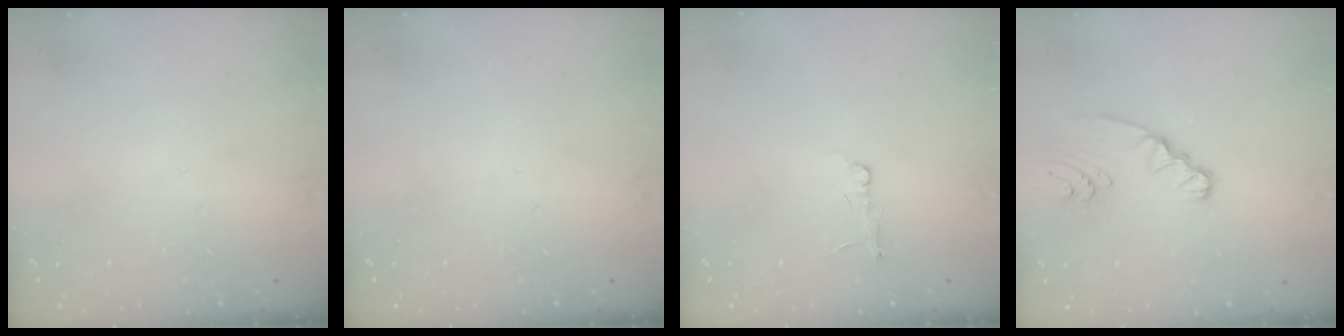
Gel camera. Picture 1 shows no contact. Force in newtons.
{"total": 0.0}
{"total": 2.7, "press": 2.7, "slide": 0.4}
{"total": 4.5, "press": 4.5, "slide": 0.5}